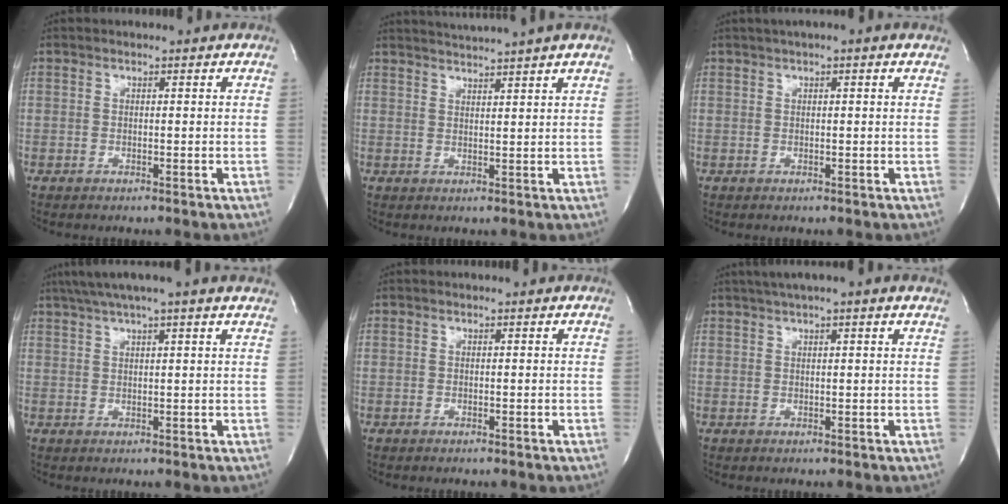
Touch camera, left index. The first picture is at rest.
{"total": 5.8, "force": [5.2, -1.8, 1.9], "torque": [-0.031, 0.002, 0.074]}
{"total": 3.0, "force": [1.9, 0.2, 2.3], "torque": [-0.038, 0.019, 0.026]}
{"total": 9.6, "force": [7.7, -0.5, 5.8], "torque": [-0.103, 0.034, 0.100]}
{"total": 0.0}
{"total": 6.5, "force": [4.9, -0.1, 4.3], "torque": [-0.072, 0.029, 0.070]}